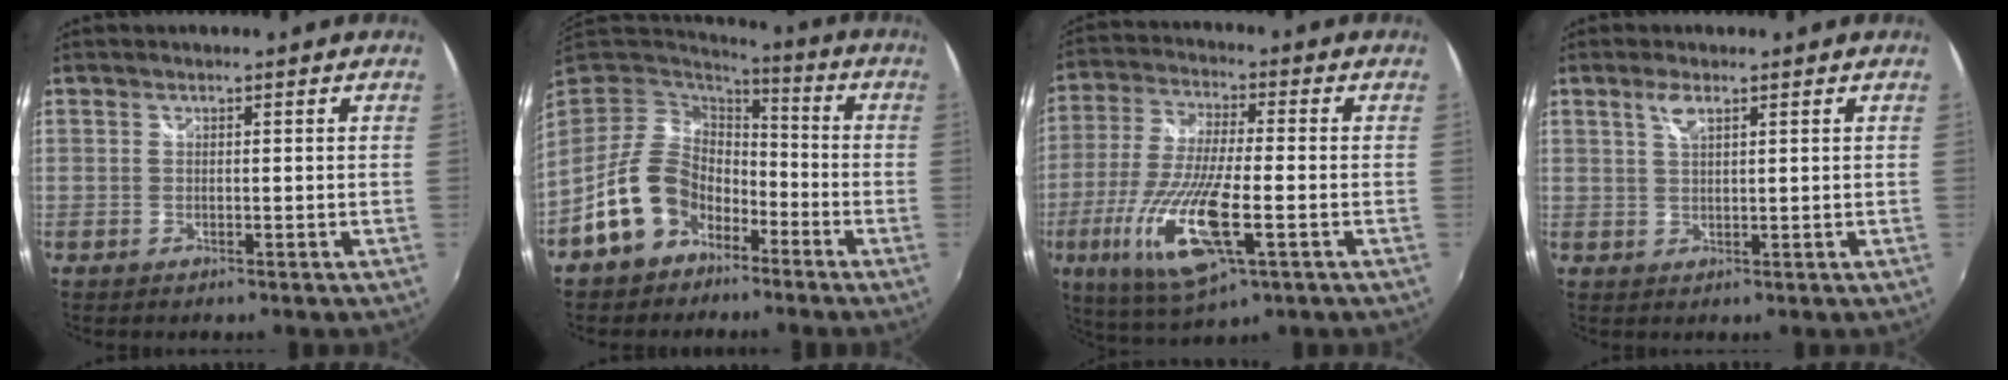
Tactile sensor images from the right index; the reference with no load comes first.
{"total": 13.5, "force": [-7.2, 9.9, 5.8], "torque": [-0.134, 0.017, -0.113]}
{"total": 17.4, "force": [-5.7, 4.6, 15.7], "torque": [-0.329, -0.034, -0.104]}
{"total": 2.7, "force": [1.5, 0.8, 2.1], "torque": [-0.039, 0.003, 0.028]}